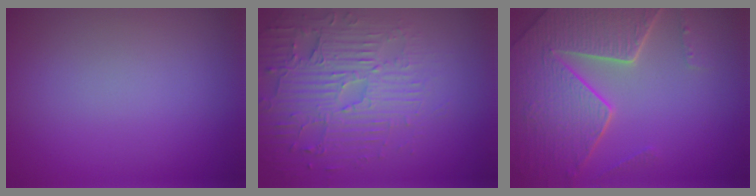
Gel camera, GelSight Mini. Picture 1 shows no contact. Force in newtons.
{"total": 4.6, "press": 4.2, "slide": 1.9}
{"total": 7.9, "press": 5.7, "slide": 5.4}